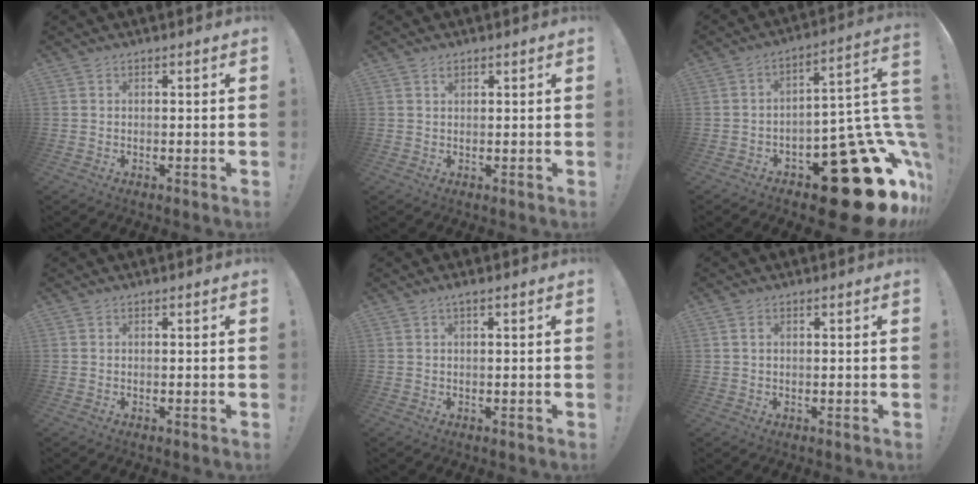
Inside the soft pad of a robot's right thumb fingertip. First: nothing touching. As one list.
[{"total": 0.8, "force": [0.6, 0.5, 0.3], "torque": [0.010, -0.006, 0.010]}, {"total": 25.0, "force": [-13.3, 10.7, 18.3], "torque": [-0.156, 0.064, -0.198]}, {"total": 0.0}, {"total": 1.5, "force": [0.4, -0.2, 1.4], "torque": [-0.019, -0.003, 0.005]}, {"total": 1.2, "force": [0.6, 0.7, 0.8], "torque": [-0.016, 0.001, 0.010]}]